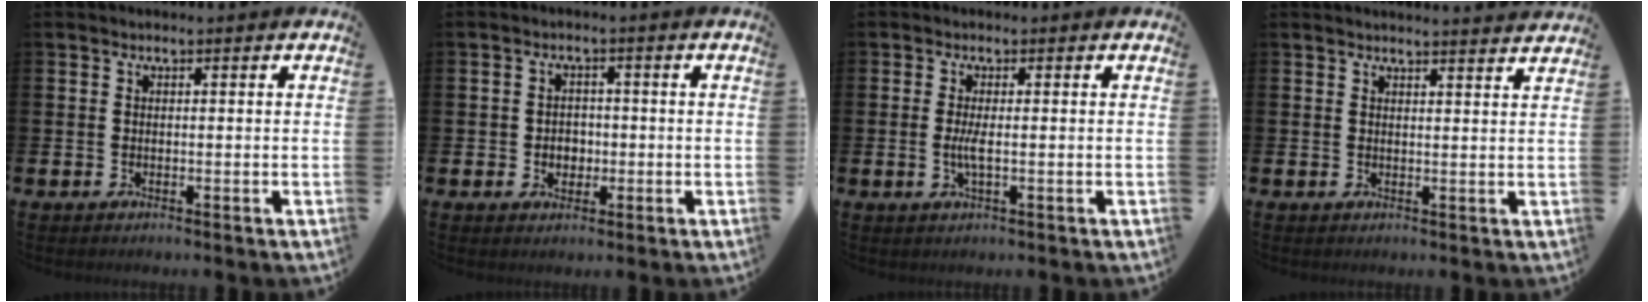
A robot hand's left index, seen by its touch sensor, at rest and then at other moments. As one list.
[{"total": 2.4, "force": [-0.3, 2.2, 1.0], "torque": [-0.015, 0.005, -0.012]}, {"total": 2.0, "force": [-0.2, 0.2, 2.0], "torque": [-0.045, -0.001, -0.003]}, {"total": 2.4, "force": [2.4, -0.3, -0.2], "torque": [0.009, -0.020, 0.041]}]